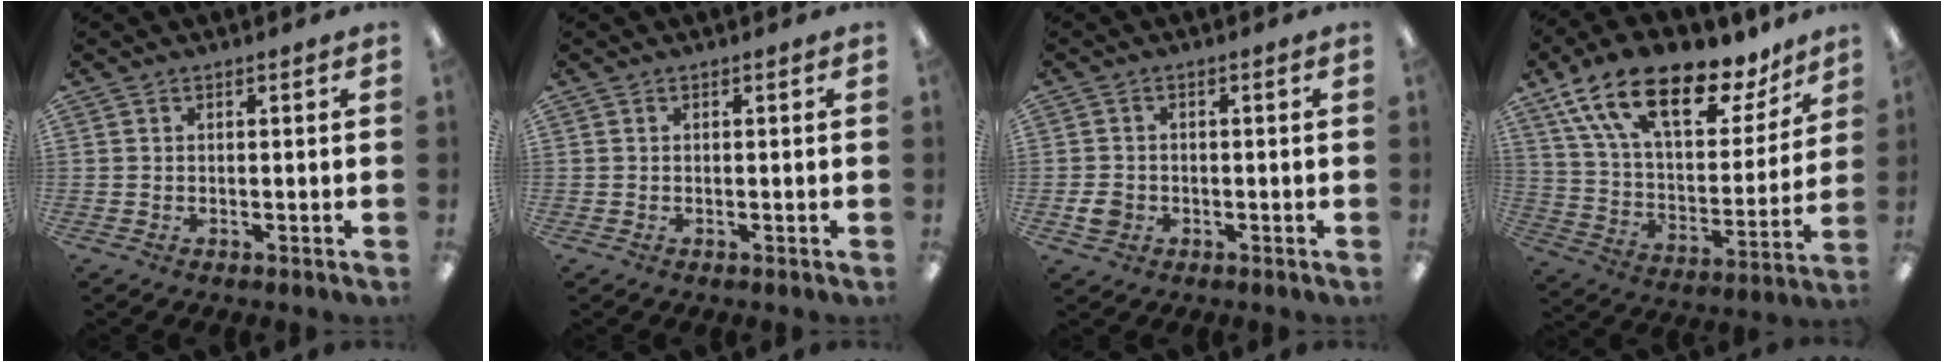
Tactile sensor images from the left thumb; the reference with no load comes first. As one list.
[{"total": 0.0}, {"total": 3.0, "force": [-0.7, 2.6, 1.5], "torque": [-0.030, 0.003, -0.013]}, {"total": 22.0, "force": [14.4, 9.6, 13.7], "torque": [-0.236, -0.076, 0.249]}]